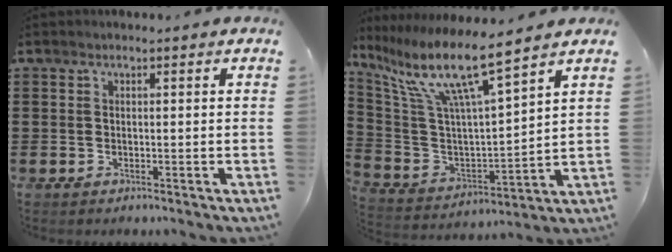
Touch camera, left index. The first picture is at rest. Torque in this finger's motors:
{"motor_torque": [1.50, -0.64, 0.41, 0.21]}